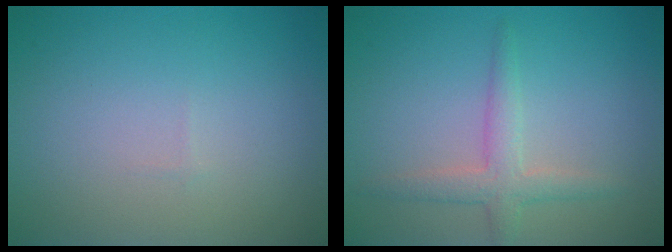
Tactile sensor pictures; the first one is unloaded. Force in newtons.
{"total": 2.6, "press": 2.6, "slide": 0.0}